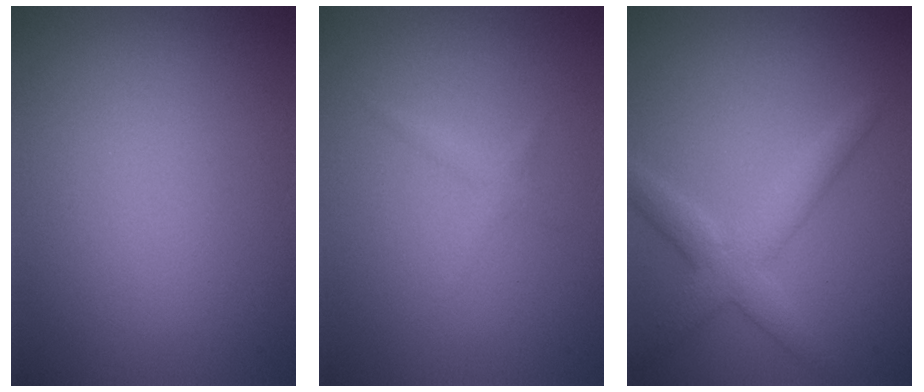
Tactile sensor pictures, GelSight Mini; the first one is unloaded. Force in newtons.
{"total": 0.9, "press": 0.9, "slide": 0.0}
{"total": 3.8, "press": 3.8, "slide": 0.1}